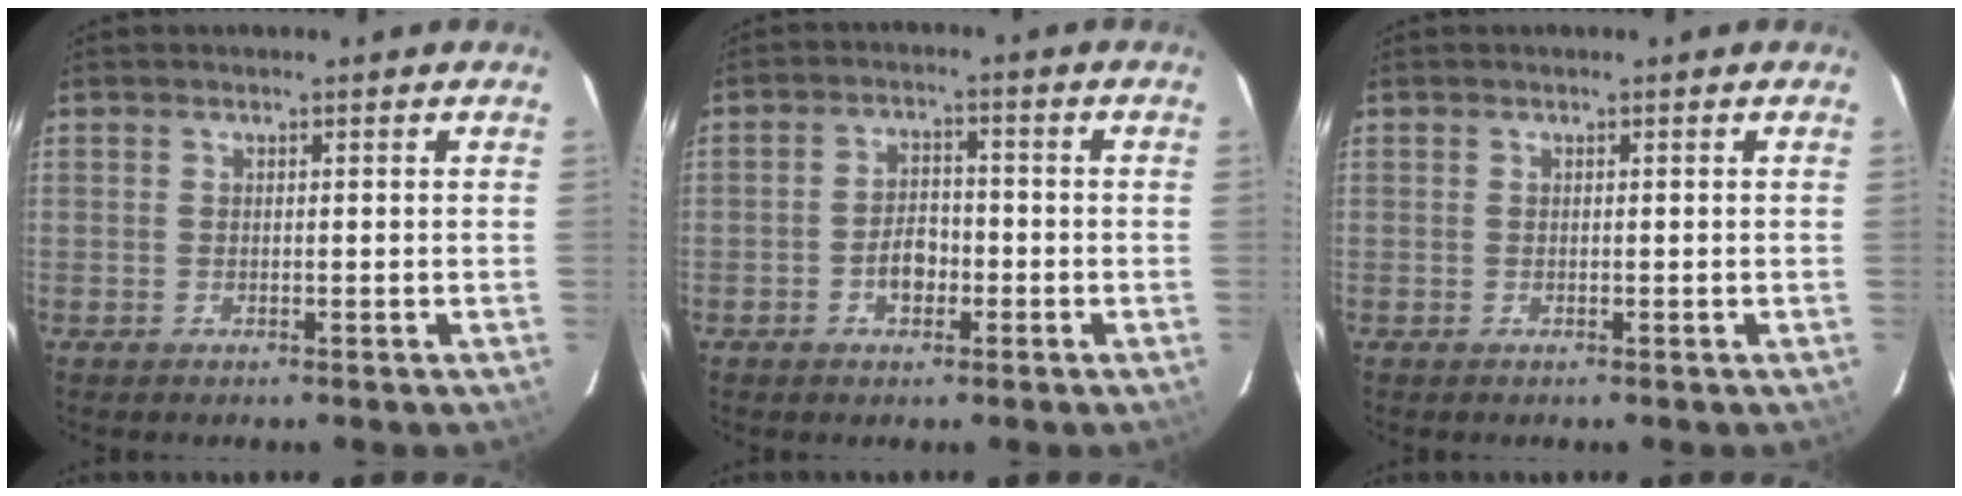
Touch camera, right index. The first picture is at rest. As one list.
[{"total": 4.5, "force": [-1.9, 2.8, 2.9], "torque": [-0.057, 0.007, -0.030]}, {"total": 0.0}]